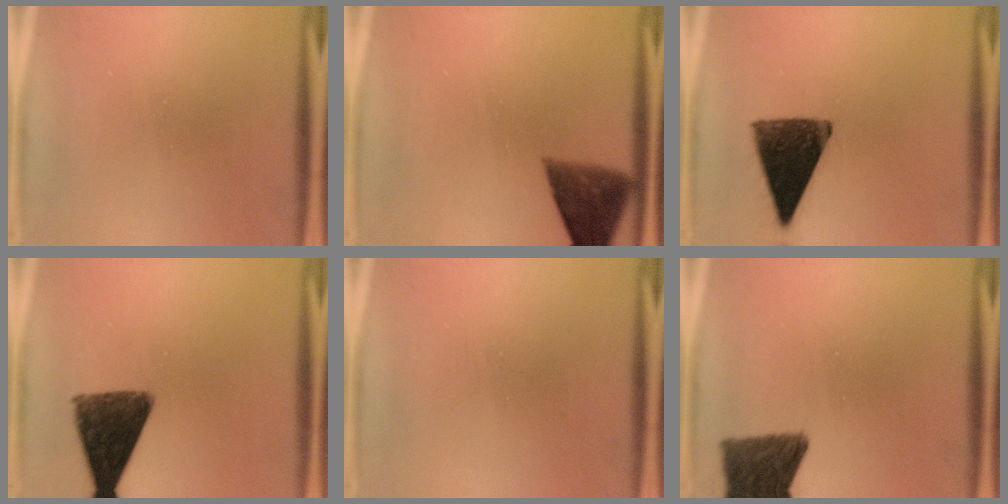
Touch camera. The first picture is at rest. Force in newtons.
{"total": 5.4}
{"total": 12.9}
{"total": 11.4}
{"total": 0.0}
{"total": 10.8}